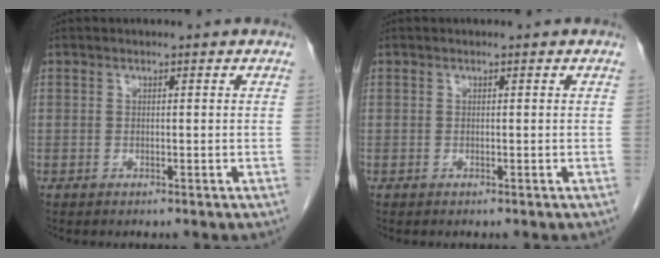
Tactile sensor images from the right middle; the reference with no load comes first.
{"total": 0.0}